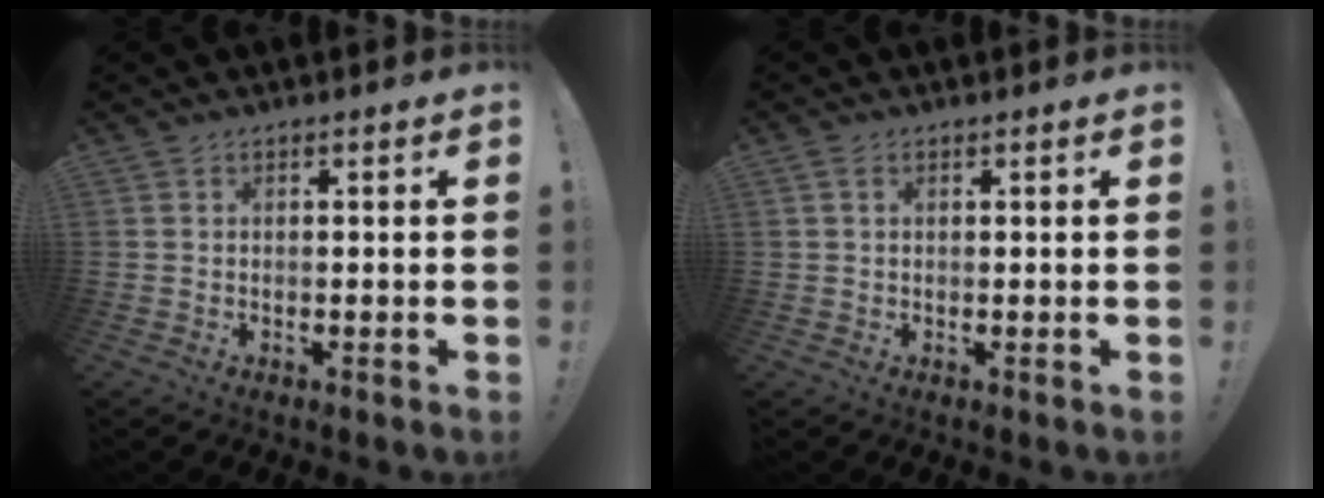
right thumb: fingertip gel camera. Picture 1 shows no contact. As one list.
[{"total": 1.5, "force": [0.6, 1.1, 0.8], "torque": [-0.012, 0.003, 0.010]}]